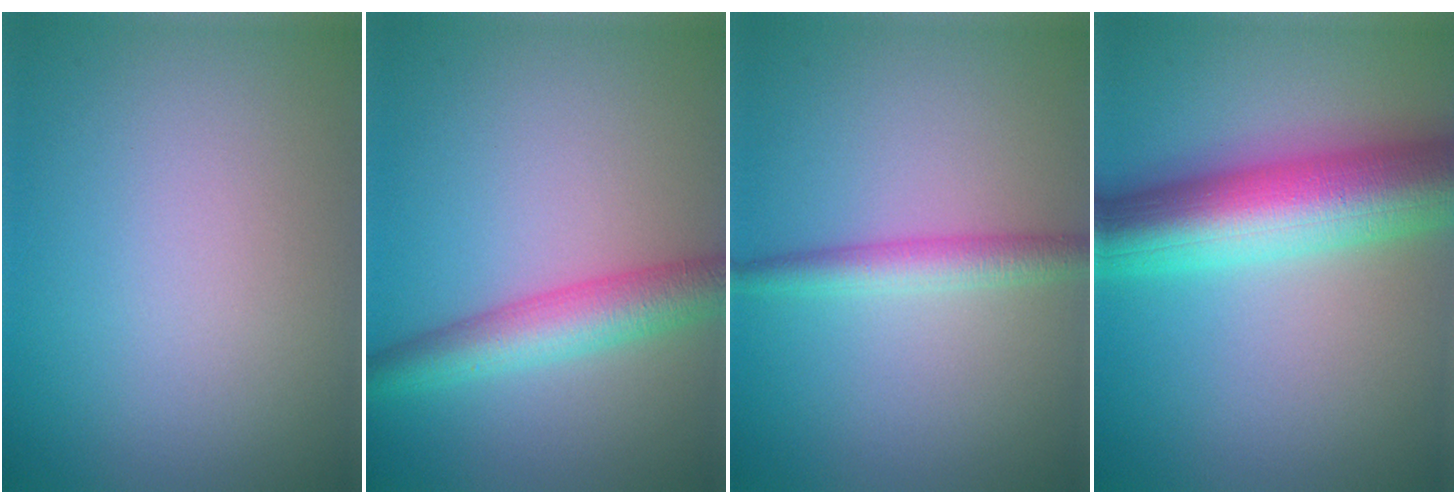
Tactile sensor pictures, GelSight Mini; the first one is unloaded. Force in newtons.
{"total": 4.8, "press": 4.8, "slide": 0.2}
{"total": 2.7, "press": 2.7, "slide": 0.1}
{"total": 11.2, "press": 11.2, "slide": 0.3}